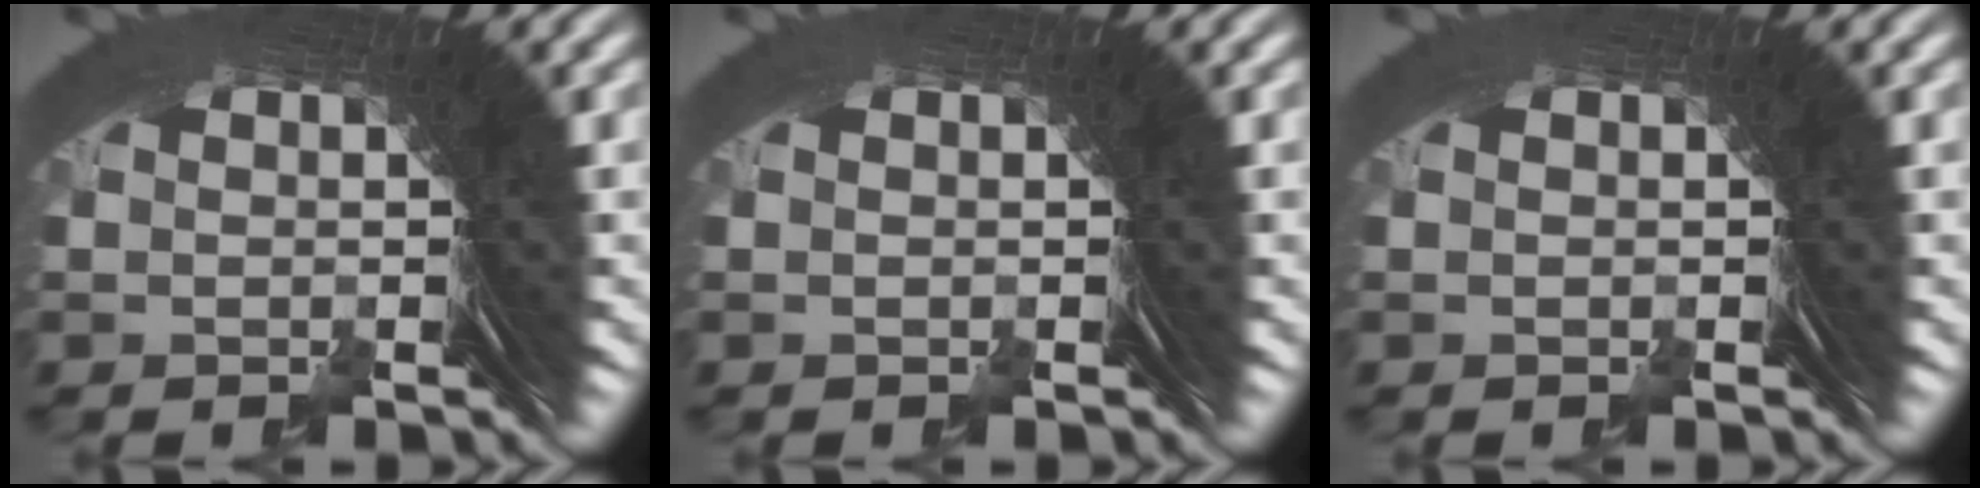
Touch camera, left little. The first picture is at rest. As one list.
[{"total": 0.0}, {"total": 0.0}]